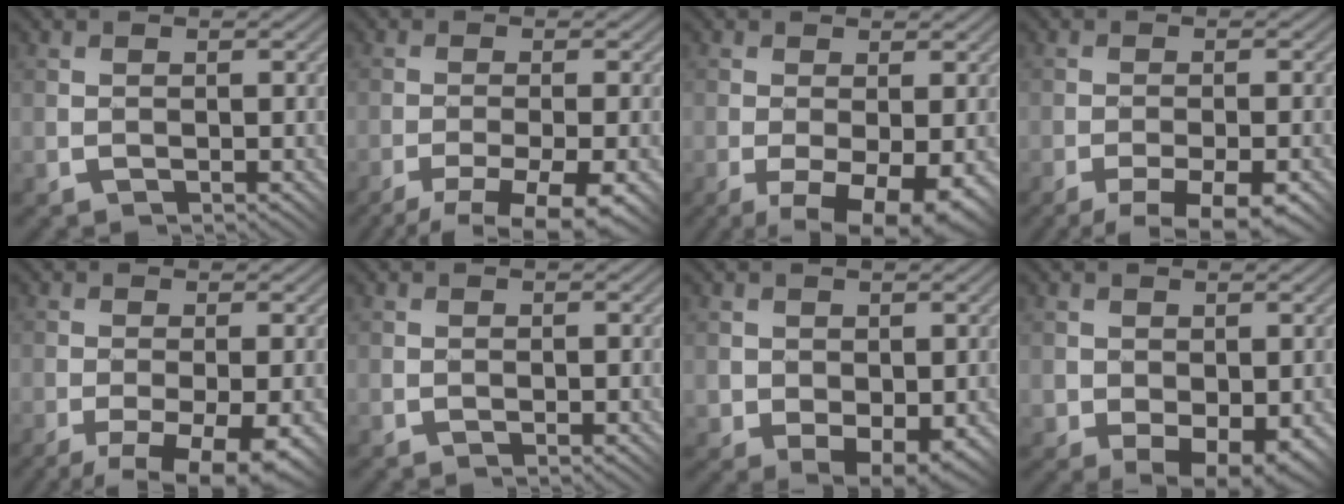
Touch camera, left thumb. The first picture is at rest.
{"total": 9.6, "force": [-7.3, 2.1, 5.9], "torque": [-0.098, -0.017, -0.095]}
{"total": 8.3, "force": [-3.8, 3.4, 6.6], "torque": [-0.093, -0.024, -0.047]}
{"total": 7.8, "force": [-5.6, 2.3, 5.0], "torque": [-0.075, -0.003, -0.078]}
{"total": 9.1, "force": [-5.5, 2.8, 6.7], "torque": [-0.111, -0.029, -0.073]}
{"total": 0.0}
{"total": 3.9, "force": [-0.1, 3.0, 2.5], "torque": [-0.059, -0.022, 0.011]}
{"total": 4.7, "force": [-0.8, 3.3, 3.2], "torque": [-0.065, -0.026, 0.002]}